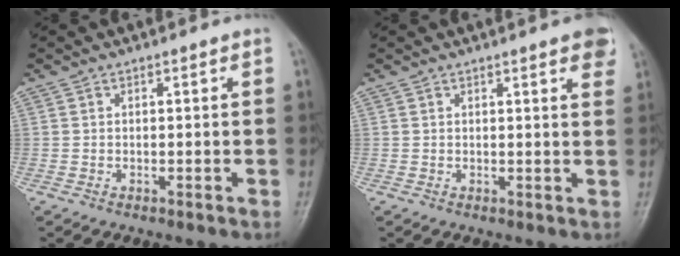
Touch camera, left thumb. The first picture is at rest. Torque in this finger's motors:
{"motor_torque": [0.90, 0.24, 0.56, -0.22, 0.00]}